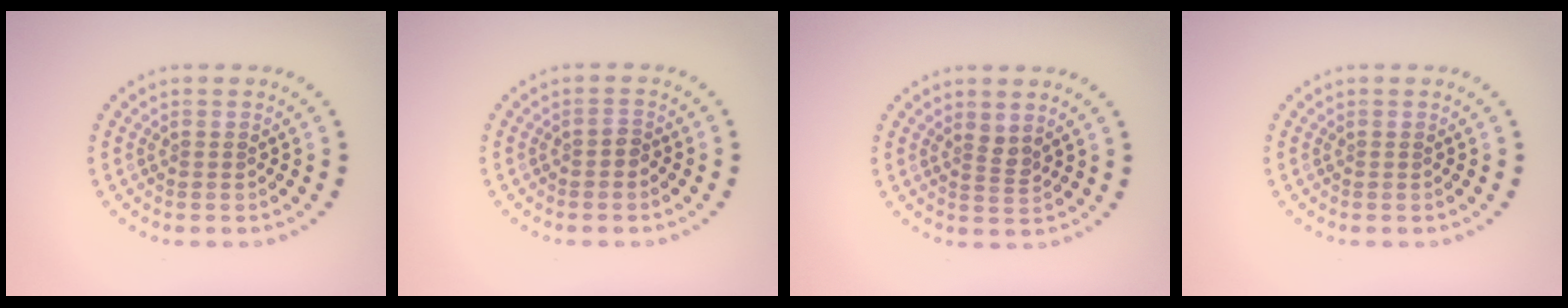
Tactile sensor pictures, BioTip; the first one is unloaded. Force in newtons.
{"total": 0.8, "press": 0.7, "slide": 0.4}
{"total": 1.4, "press": 1.1, "slide": 1.0}
{"total": 0.0}